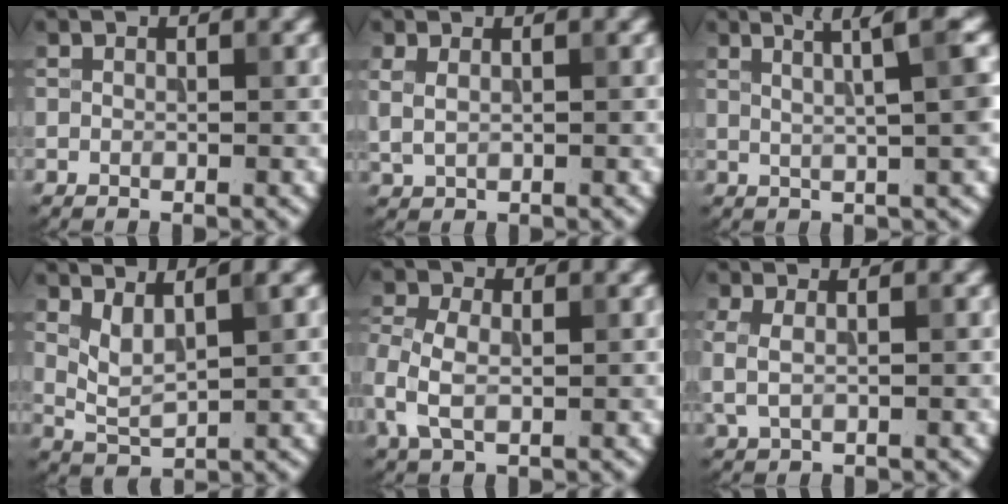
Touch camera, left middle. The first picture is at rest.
{"total": 1.4, "force": [0.6, 0.6, 1.2], "torque": [-0.029, 0.000, 0.017]}
{"total": 5.1, "force": [2.1, 1.0, 4.6], "torque": [-0.052, 0.019, 0.028]}
{"total": 2.8, "force": [1.4, 0.5, 2.4], "torque": [-0.058, -0.007, 0.034]}
{"total": 4.0, "force": [-0.8, 2.5, 3.0], "torque": [-0.086, -0.003, -0.018]}
{"total": 1.5, "force": [0.3, 0.5, 1.4], "torque": [-0.035, 0.001, 0.006]}